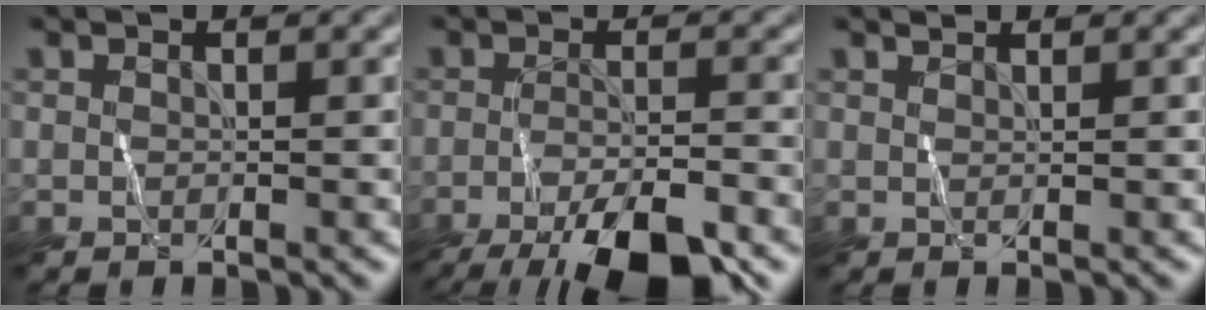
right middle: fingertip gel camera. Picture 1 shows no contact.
{"total": 9.8, "force": [-6.7, 2.4, 6.8], "torque": [-0.108, -0.019, -0.107]}
{"total": 0.8, "force": [0.8, -0.2, -0.1], "torque": [-0.004, 0.003, 0.014]}